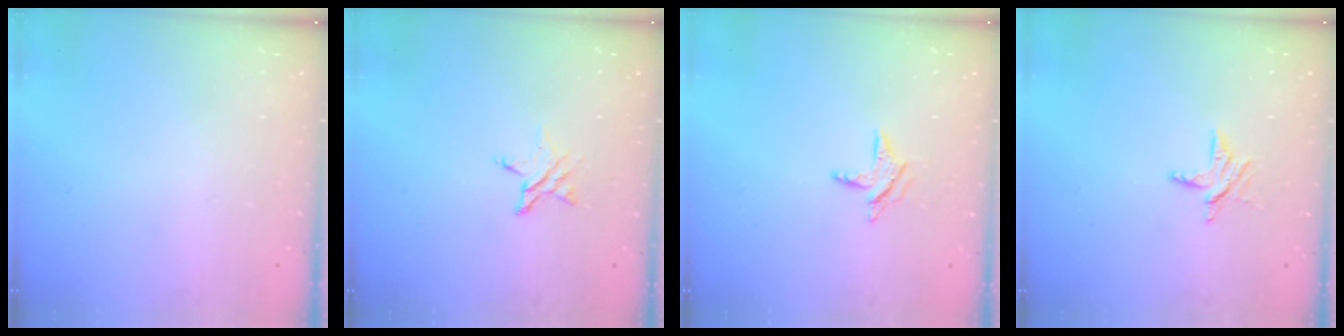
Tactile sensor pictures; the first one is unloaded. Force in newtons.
{"total": 3.9, "press": 3.9, "slide": 0.4}
{"total": 6.2, "press": 6.1, "slide": 0.7}
{"total": 6.3, "press": 6.3, "slide": 0.3}